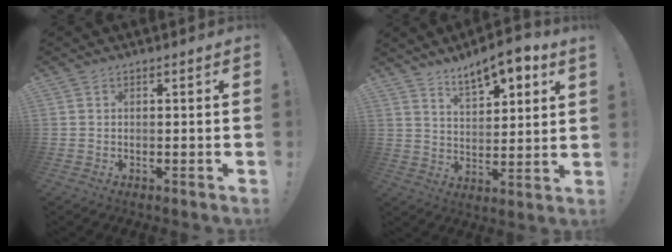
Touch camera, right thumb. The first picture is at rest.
{"total": 10.2, "force": [7.7, 3.2, 5.9], "torque": [-0.093, -0.045, 0.135]}